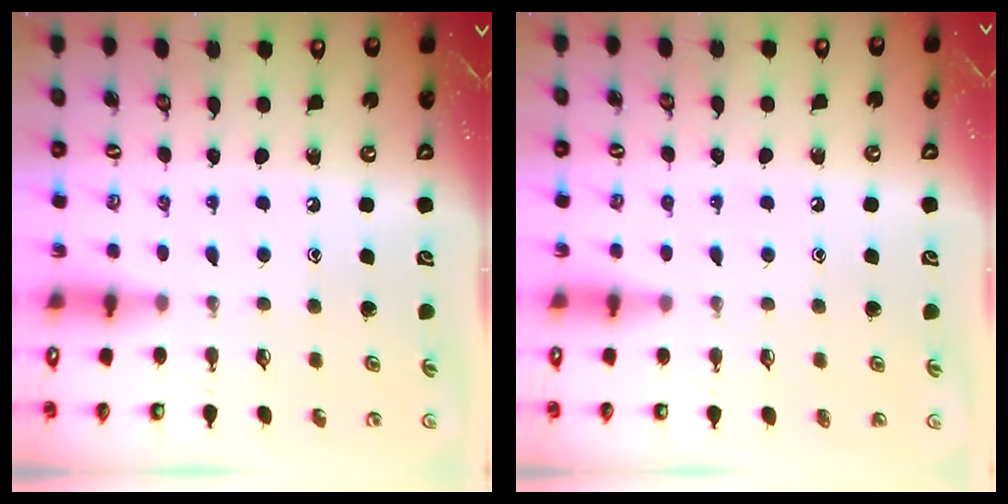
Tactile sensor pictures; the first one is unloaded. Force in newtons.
{"total": 0.8, "press": 0.8, "slide": 0.1}